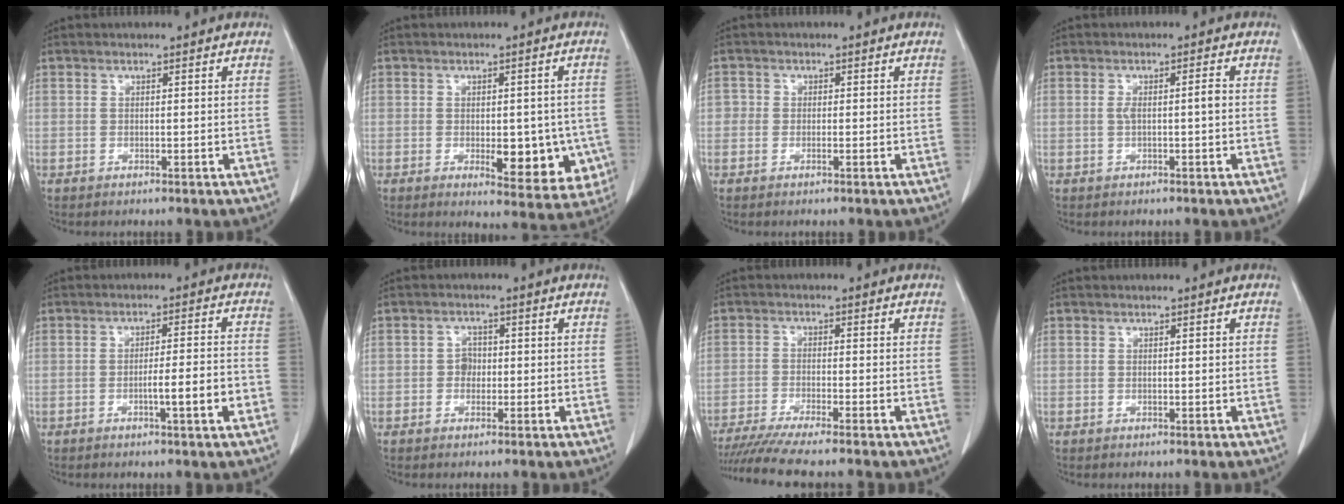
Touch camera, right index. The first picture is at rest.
{"total": 10.3, "force": [-2.5, 4.8, 8.7], "torque": [-0.088, 0.000, -0.021]}
{"total": 1.3, "force": [-0.3, 1.1, 0.8], "torque": [-0.006, 0.002, -0.006]}
{"total": 2.5, "force": [-0.1, 0.3, 2.5], "torque": [-0.048, 0.008, 0.002]}
{"total": 5.8, "force": [-2.1, -0.1, 5.5], "torque": [-0.079, 0.002, -0.027]}
{"total": 2.1, "force": [-0.3, 1.7, 1.1], "torque": [-0.012, 0.007, -0.006]}
{"total": 9.5, "force": [-8.2, -0.9, 4.6], "torque": [-0.061, -0.023, -0.134]}
{"total": 0.0}